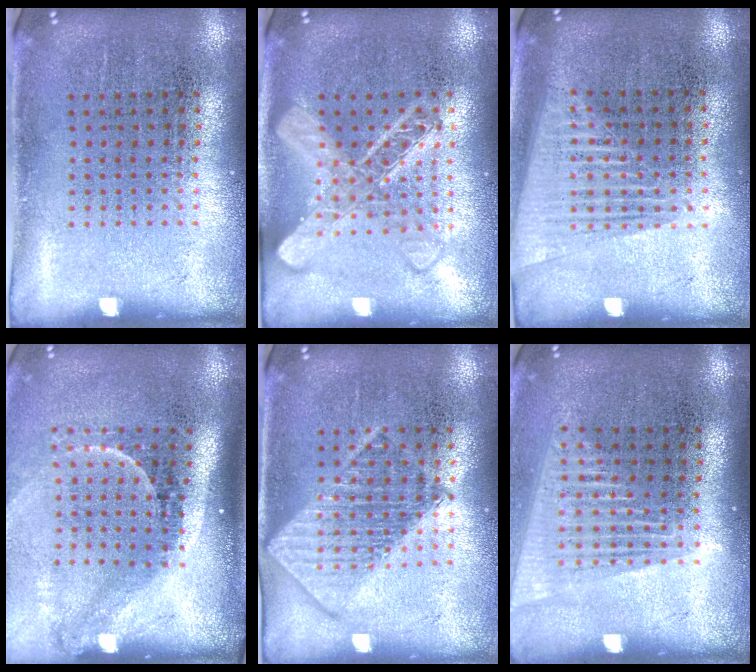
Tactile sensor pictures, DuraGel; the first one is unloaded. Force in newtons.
{"total": 2.4, "press": 2.4, "slide": 0.4}
{"total": 1.5, "press": 1.4, "slide": 0.5}
{"total": 2.2, "press": 1.4, "slide": 1.7}
{"total": 1.6, "press": 1.6, "slide": 0.2}
{"total": 1.7, "press": 1.5, "slide": 0.8}